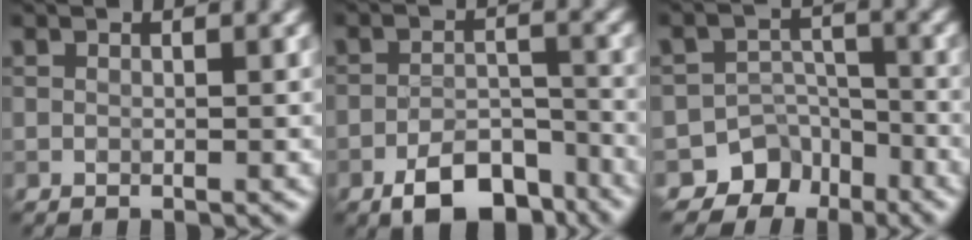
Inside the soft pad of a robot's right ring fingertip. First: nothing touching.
{"total": 6.2, "force": [-4.2, 2.8, 3.6], "torque": [-0.051, 0.000, -0.070]}
{"total": 5.2, "force": [-3.6, 3.7, 0.6], "torque": [0.013, 0.000, -0.051]}